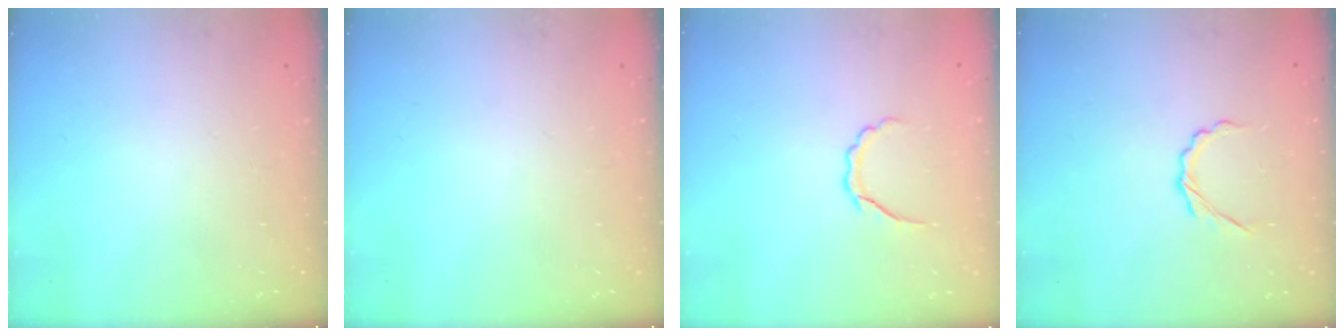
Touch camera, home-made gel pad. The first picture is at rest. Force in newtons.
{"total": 0.0}
{"total": 4.3, "press": 4.2, "slide": 0.8}
{"total": 3.5, "press": 3.3, "slide": 1.2}